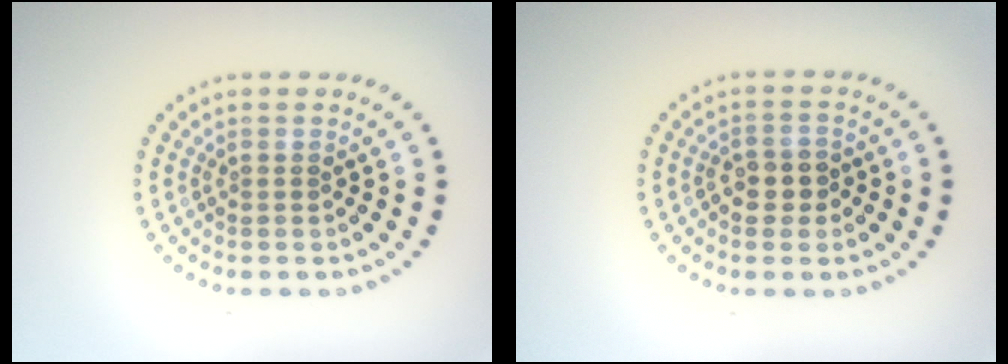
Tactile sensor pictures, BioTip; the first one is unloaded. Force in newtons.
{"total": 1.9, "press": 1.8, "slide": 0.5}